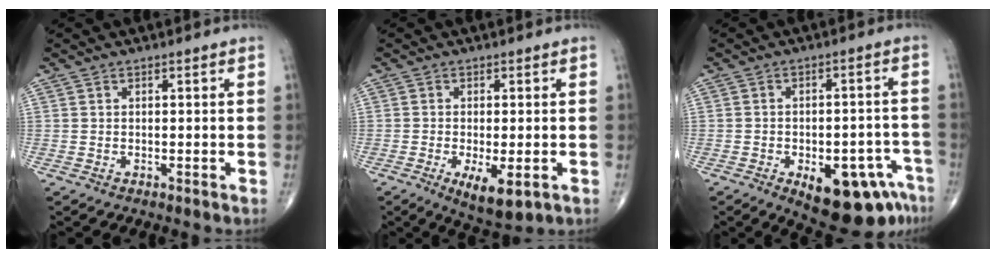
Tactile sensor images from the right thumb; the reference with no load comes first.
{"total": 7.1, "force": [-2.4, 2.5, 6.2], "torque": [-0.099, -0.016, -0.033]}
{"total": 14.9, "force": [-7.9, 6.9, 10.6], "torque": [-0.091, 0.041, -0.094]}